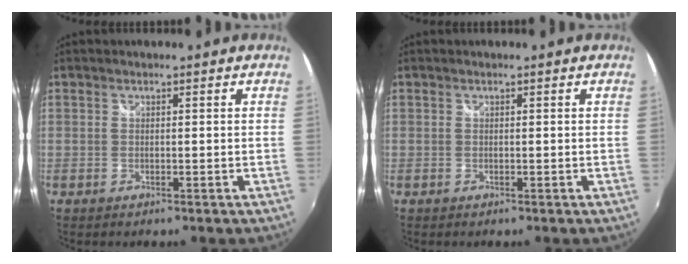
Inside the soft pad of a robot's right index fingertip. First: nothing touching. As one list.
[{"total": 0.0}]